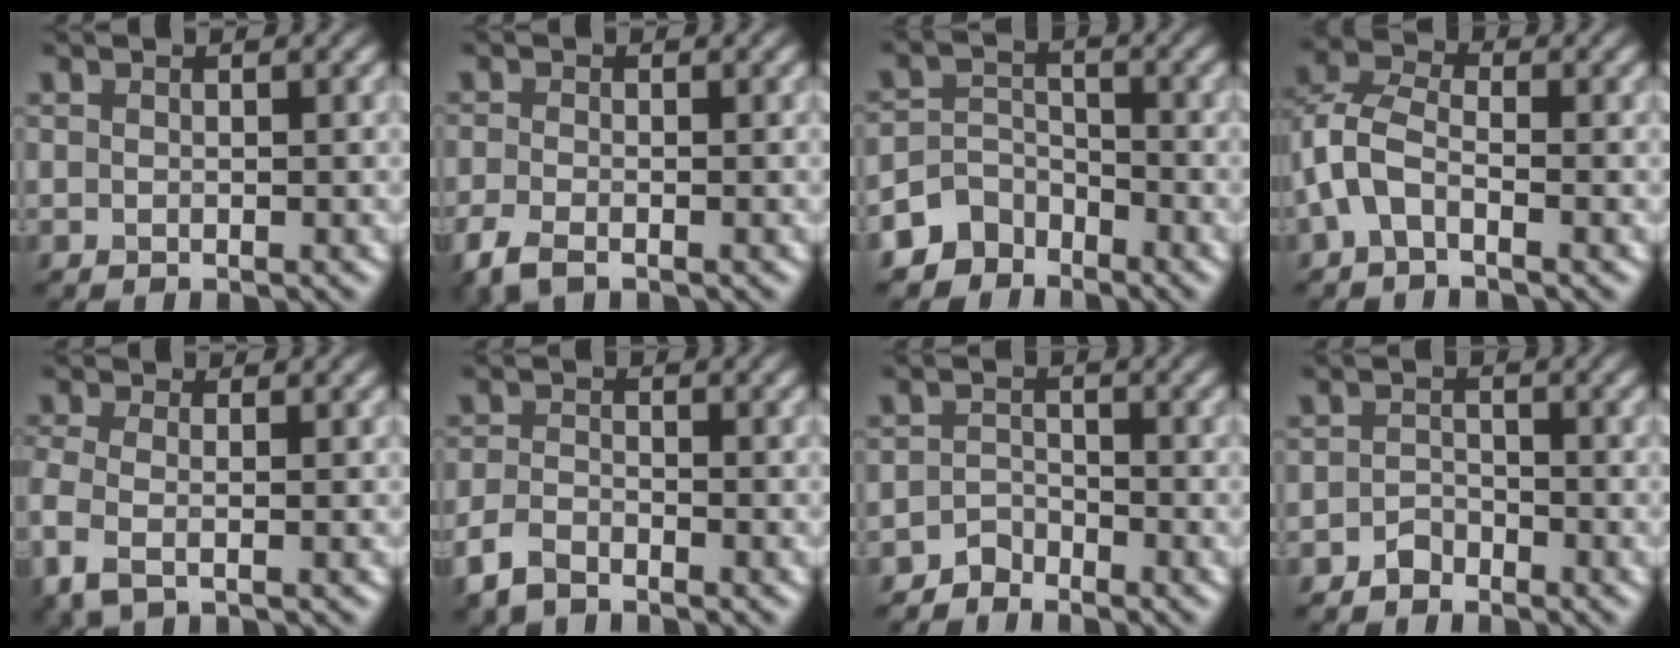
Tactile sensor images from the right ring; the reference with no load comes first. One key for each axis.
{"total": 2.6, "fx": -1.8, "fy": 0.9, "fz": 1.7, "tx": -0.041, "ty": -0.010, "tz": -0.046}
{"total": 3.9, "fx": -3.1, "fy": 2.3, "fz": 0.4, "tx": 0.001, "ty": 0.002, "tz": -0.063}
{"total": 4.1, "fx": -1.3, "fy": 2.3, "fz": 3.1, "tx": -0.078, "ty": 0.009, "tz": -0.039}
{"total": 3.3, "fx": -1.3, "fy": 1.5, "fz": 2.6, "tx": -0.073, "ty": -0.007, "tz": -0.037}
{"total": 2.6, "fx": -2.1, "fy": 1.1, "fz": 1.2, "tx": -0.029, "ty": -0.004, "tz": -0.052}
{"total": 1.8, "fx": -1.6, "fy": 0.9, "fz": 0.0, "tx": 0.005, "ty": 0.013, "tz": -0.032}
{"total": 1.5, "fx": -1.2, "fy": 0.9, "fz": 0.2, "tx": -0.001, "ty": 0.009, "tz": -0.023}